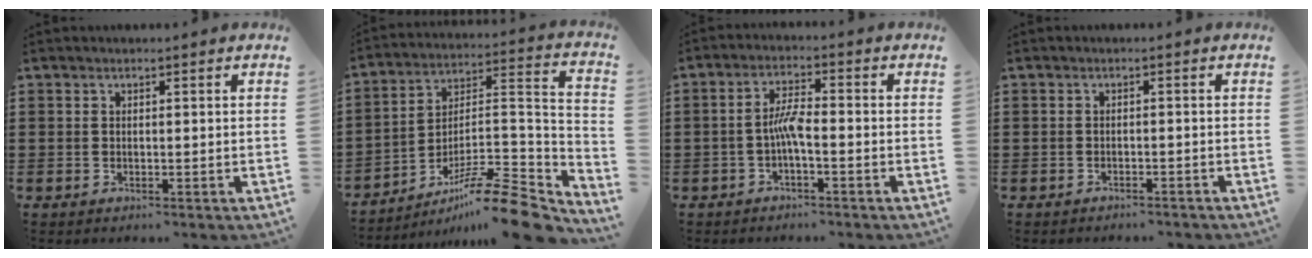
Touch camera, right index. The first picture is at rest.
{"total": 13.3, "force": [-10.5, 1.9, 7.9], "torque": [-0.119, 0.028, -0.197]}
{"total": 4.1, "force": [-1.2, 0.7, 3.8], "torque": [-0.079, 0.004, -0.028]}
{"total": 1.2, "force": [-1.1, 0.2, 0.0], "torque": [-0.005, 0.001, -0.025]}